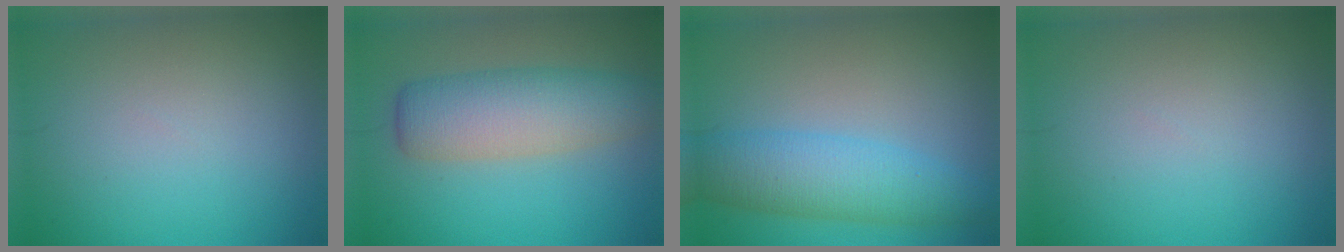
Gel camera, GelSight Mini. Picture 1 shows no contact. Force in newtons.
{"total": 6.2, "press": 6.2, "slide": 0.2}
{"total": 5.4, "press": 5.4, "slide": 0.2}
{"total": 0.0}